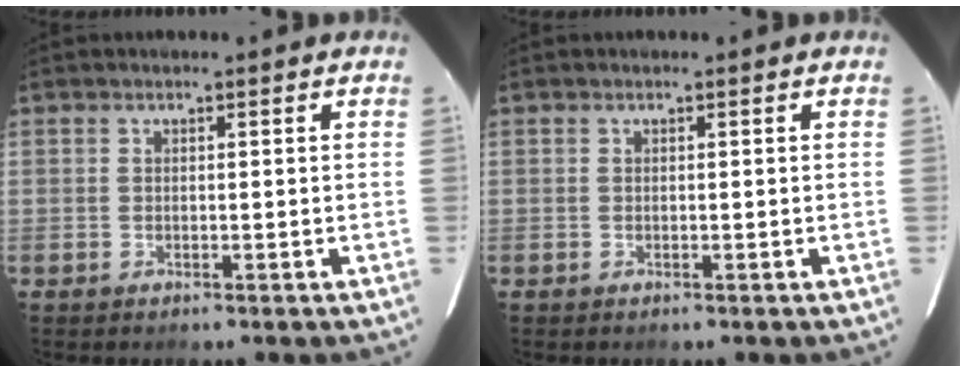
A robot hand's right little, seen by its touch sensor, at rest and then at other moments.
{"total": 0.0}